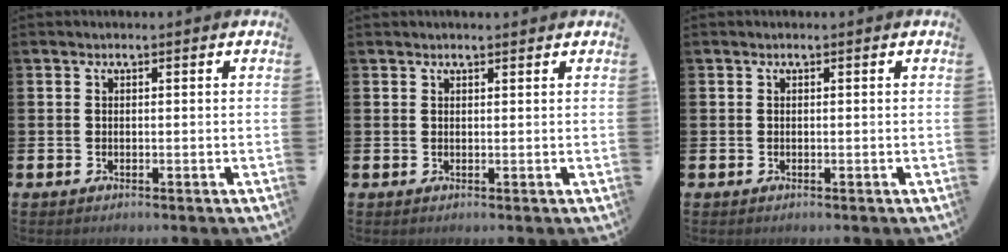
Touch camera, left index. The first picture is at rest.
{"total": 1.0, "force": [1.0, 0.1, 0.1], "torque": [0.005, -0.001, 0.016]}
{"total": 0.0}